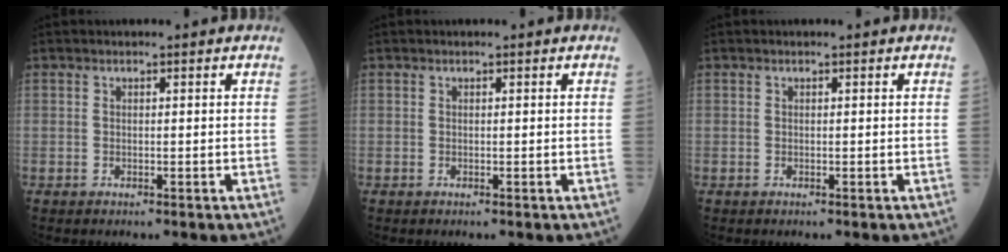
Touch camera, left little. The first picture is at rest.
{"total": 0.0}
{"total": 0.0}